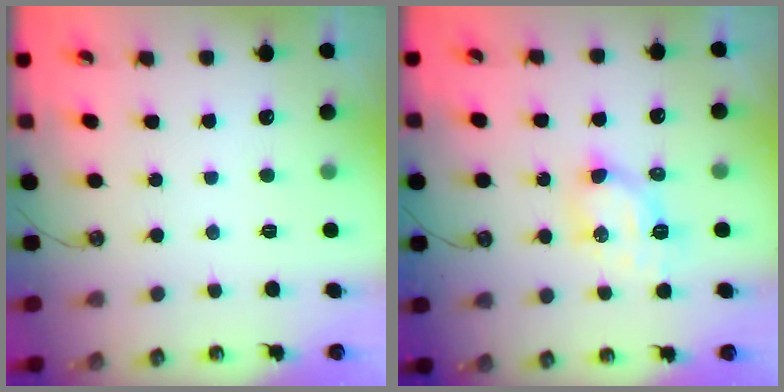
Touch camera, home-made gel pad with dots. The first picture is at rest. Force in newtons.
{"total": 7.0, "press": 6.9, "slide": 0.6}